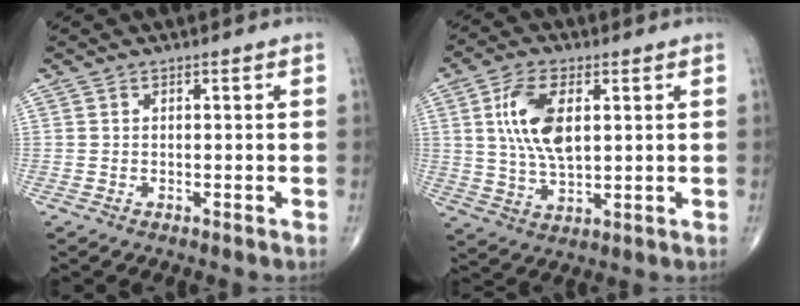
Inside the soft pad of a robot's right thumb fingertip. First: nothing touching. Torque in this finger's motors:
{"motor_torque": [0.52, 2.51, 1.18, 0.28, 0.12]}